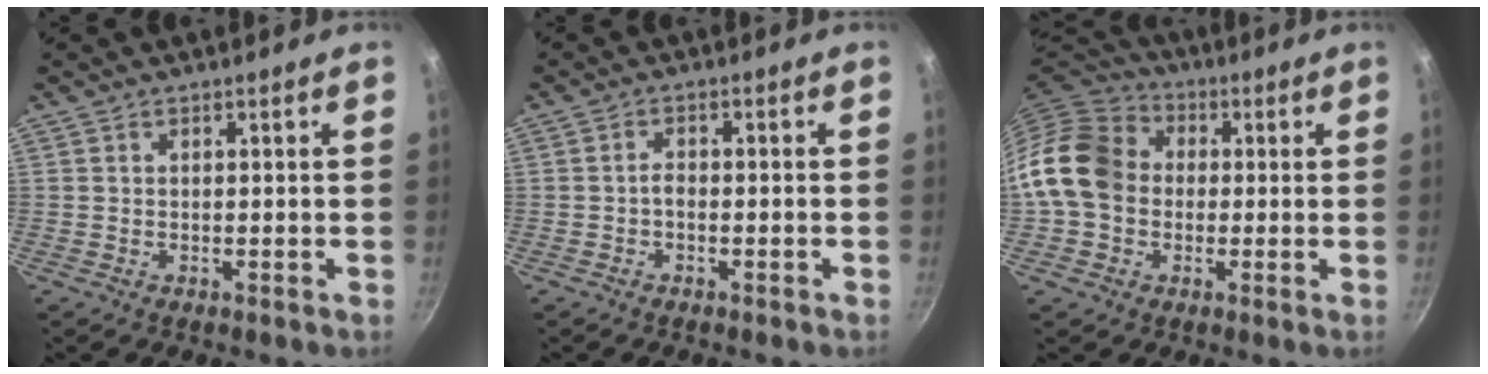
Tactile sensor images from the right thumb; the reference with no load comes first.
{"total": 1.5, "force": [-0.9, 0.7, 1.1], "torque": [-0.022, 0.016, -0.018]}
{"total": 13.9, "force": [0.1, 11.4, 7.9], "torque": [-0.122, 0.030, -0.014]}